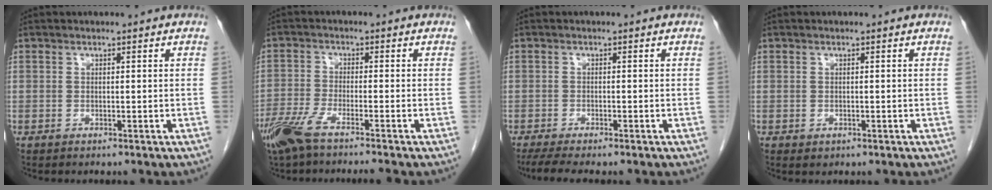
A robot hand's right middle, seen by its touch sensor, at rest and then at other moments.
{"total": 7.2, "force": [-5.5, 0.1, 4.7], "torque": [-0.089, -0.018, -0.102]}
{"total": 5.5, "force": [-4.3, 0.8, 3.2], "torque": [-0.049, -0.013, -0.067]}
{"total": 0.5, "force": [-0.1, 0.4, 0.3], "torque": [-0.008, 0.000, 0.003]}